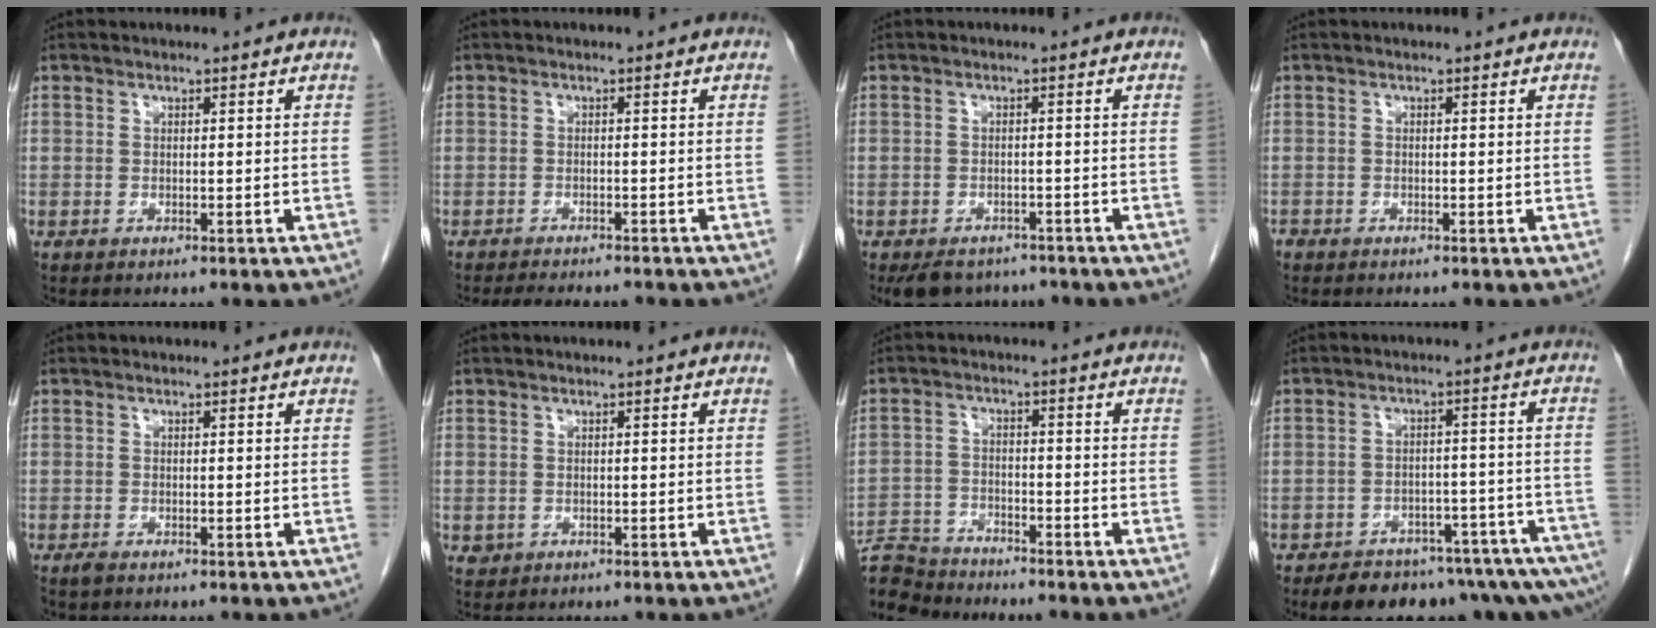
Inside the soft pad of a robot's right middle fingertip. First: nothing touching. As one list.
[{"total": 5.9, "force": [-5.3, 1.0, 2.3], "torque": [-0.032, -0.011, -0.076]}, {"total": 7.2, "force": [-6.0, 3.6, 1.9], "torque": [-0.025, -0.007, -0.082]}, {"total": 0.8, "force": [-0.6, 0.4, 0.1], "torque": [-0.004, 0.001, -0.013]}, {"total": 0.8, "force": [-0.6, 0.2, 0.4], "torque": [-0.014, -0.003, -0.010]}, {"total": 0.8, "force": [-0.2, 0.8, 0.2], "torque": [-0.004, 0.002, 0.001]}, {"total": 8.1, "force": [-8.0, 1.2, 0.4], "torque": [-0.012, 0.003, -0.152]}, {"total": 15.1, "force": [-12.7, 3.4, 7.5], "torque": [-0.044, 0.018, -0.163]}]